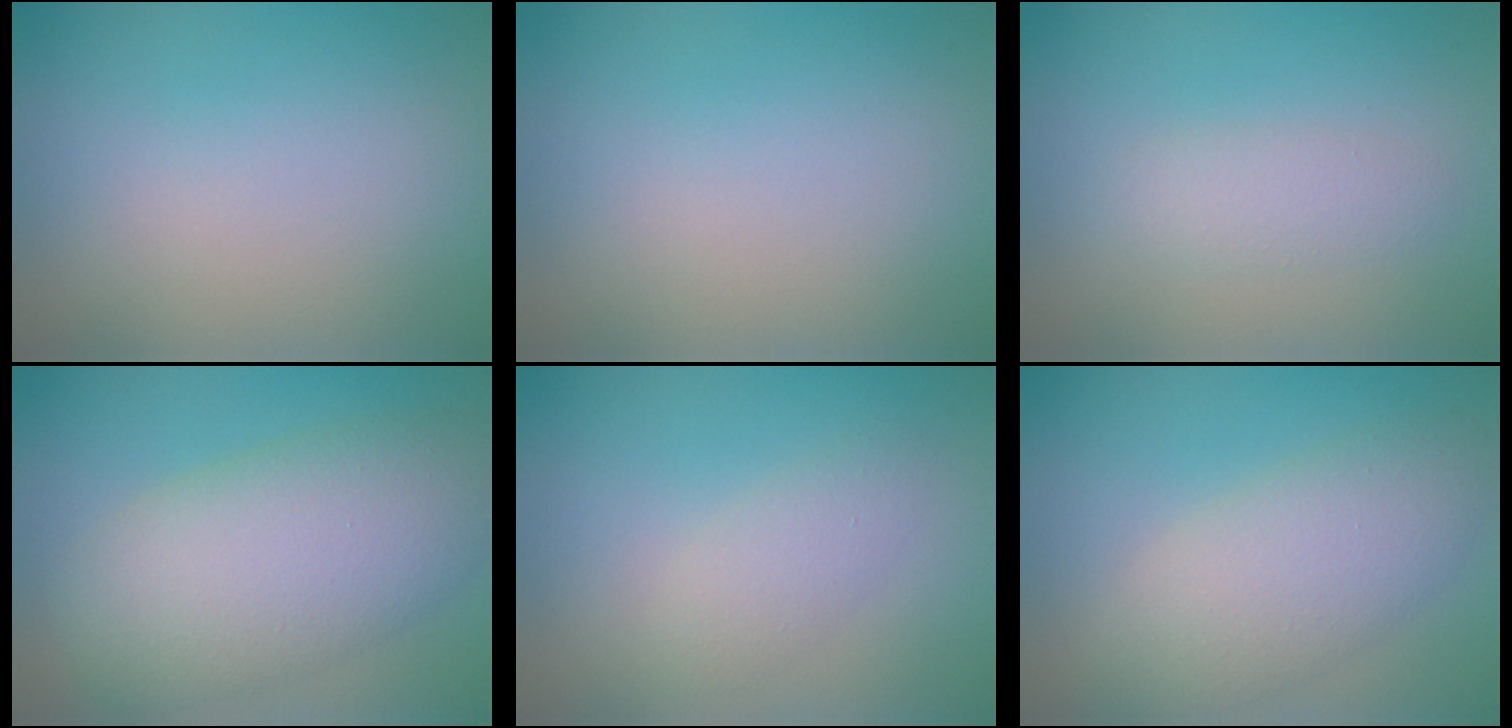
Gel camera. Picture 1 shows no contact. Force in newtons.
{"total": 0.0}
{"total": 1.9, "press": 1.9, "slide": 0.1}
{"total": 8.8, "press": 8.8, "slide": 0.4}
{"total": 2.0, "press": 2.0, "slide": 0.1}
{"total": 5.4, "press": 5.4, "slide": 0.1}